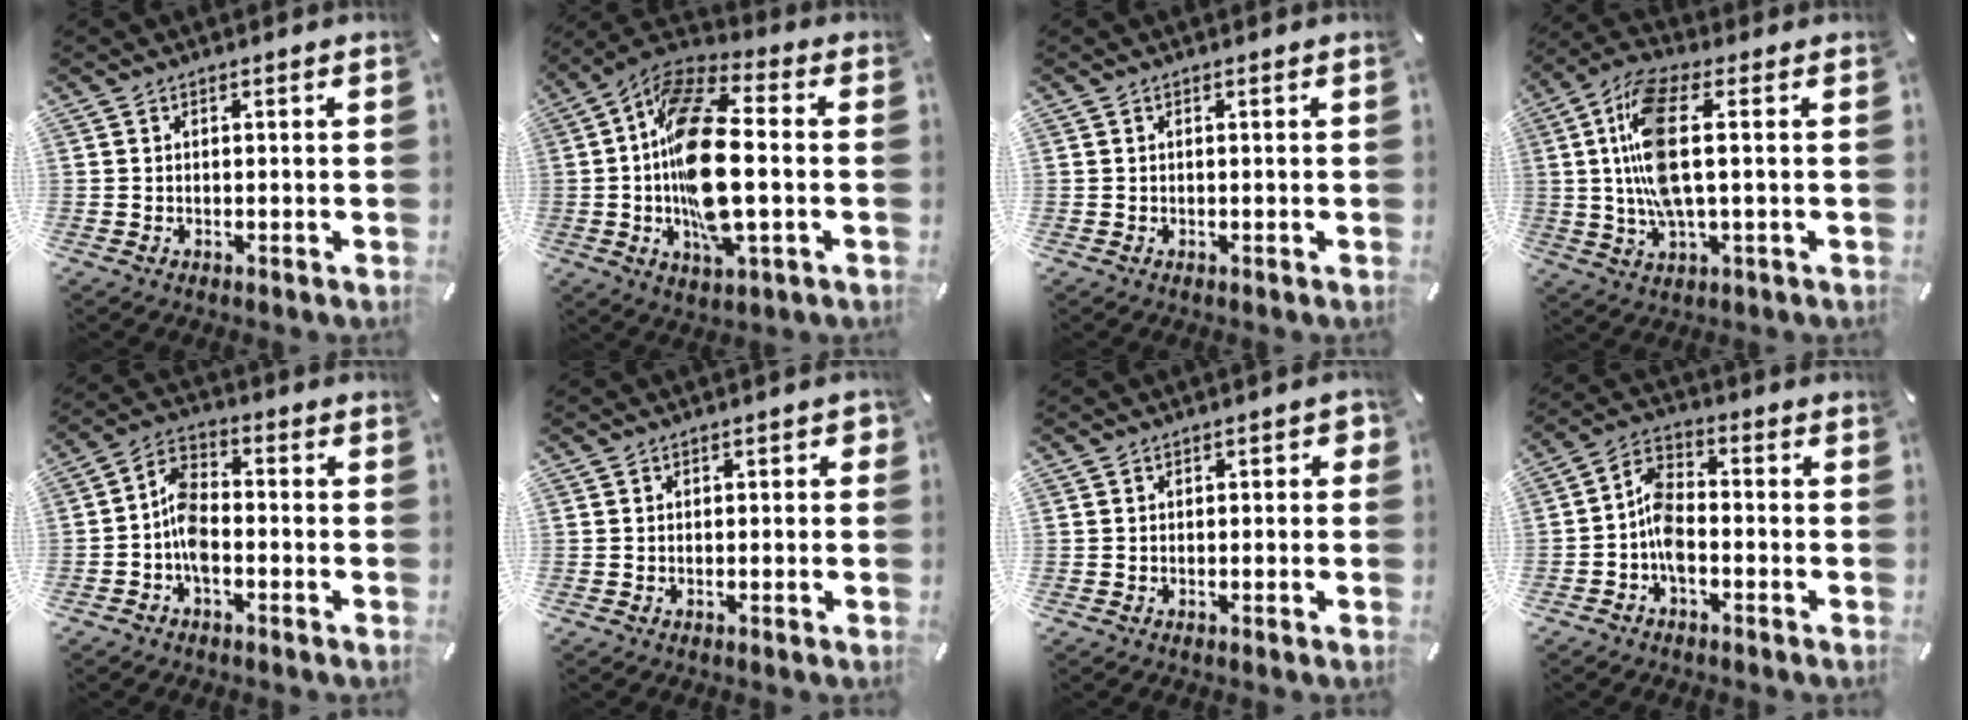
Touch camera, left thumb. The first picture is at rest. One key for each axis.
{"total": 19.8, "fx": -1.4, "fy": 8.2, "fz": 17.9, "tx": -0.355, "ty": -0.002, "tz": -0.024}
{"total": 0.0}
{"total": 13.0, "fx": 1.2, "fy": 4.6, "fz": 12.1, "tx": -0.264, "ty": -0.011, "tz": 0.015}
{"total": 8.0, "fx": -3.1, "fy": 4.8, "fz": 5.6, "tx": -0.115, "ty": 0.019, "tz": -0.058}
{"total": 1.4, "fx": -0.6, "fy": 0.9, "fz": 0.8, "tx": -0.014, "ty": 0.005, "tz": -0.012}
{"total": 1.7, "fx": -0.7, "fy": 1.1, "fz": 1.1, "tx": -0.019, "ty": 0.006, "tz": -0.014}
{"total": 7.9, "fx": -3.3, "fy": 4.7, "fz": 5.4, "tx": -0.120, "ty": 0.017, "tz": -0.064}